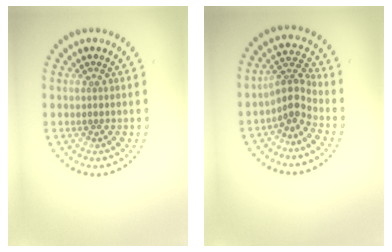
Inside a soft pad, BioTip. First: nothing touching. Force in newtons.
{"total": 2.9, "press": 2.0, "slide": 2.1}